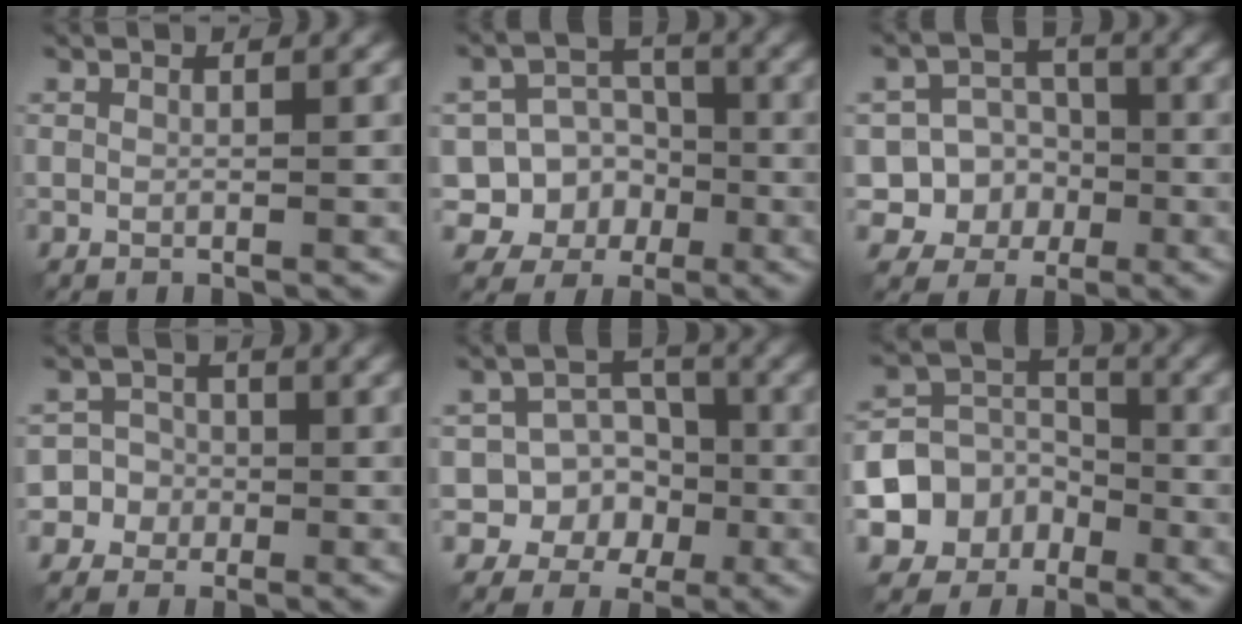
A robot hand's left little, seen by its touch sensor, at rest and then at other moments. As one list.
[{"total": 7.9, "force": [-2.9, 7.0, 1.9], "torque": [-0.013, 0.004, -0.068]}, {"total": 7.2, "force": [-2.4, 6.6, 1.4], "torque": [-0.006, 0.006, -0.061]}, {"total": 5.2, "force": [-1.9, 4.8, 0.2], "torque": [0.015, 0.011, -0.054]}, {"total": 7.2, "force": [-2.9, 6.4, 1.6], "torque": [0.002, 0.007, -0.068]}, {"total": 7.4, "force": [-3.5, 6.2, 1.8], "torque": [-0.016, 0.002, -0.088]}]